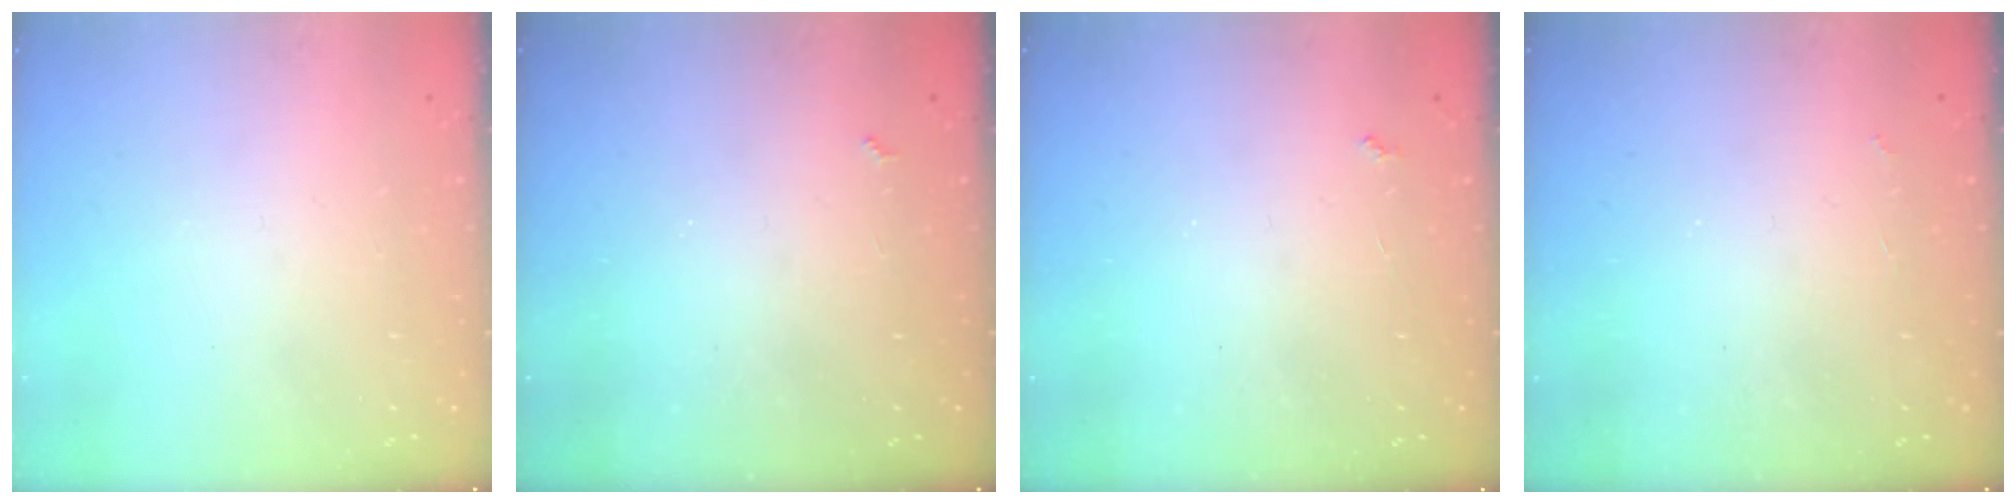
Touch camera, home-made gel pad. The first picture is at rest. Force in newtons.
{"total": 2.5, "press": 2.5, "slide": 0.4}
{"total": 2.2, "press": 2.1, "slide": 0.4}
{"total": 2.5, "press": 2.4, "slide": 0.4}